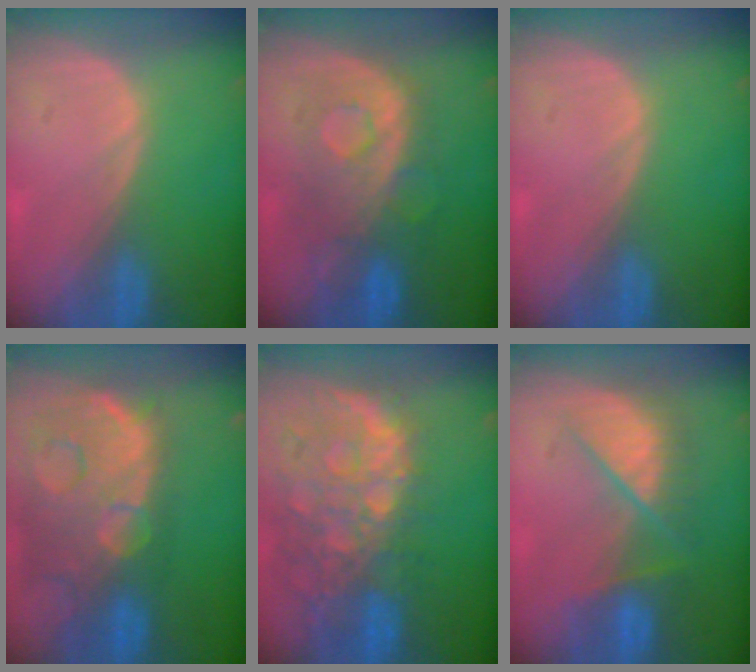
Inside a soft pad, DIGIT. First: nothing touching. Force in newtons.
{"total": 8.8, "press": 8.5, "slide": 2.2}
{"total": 0.0}
{"total": 14.6, "press": 11.8, "slide": 8.5}
{"total": 13.2, "press": 10.8, "slide": 7.6}
{"total": 7.3, "press": 7.3, "slide": 0.6}